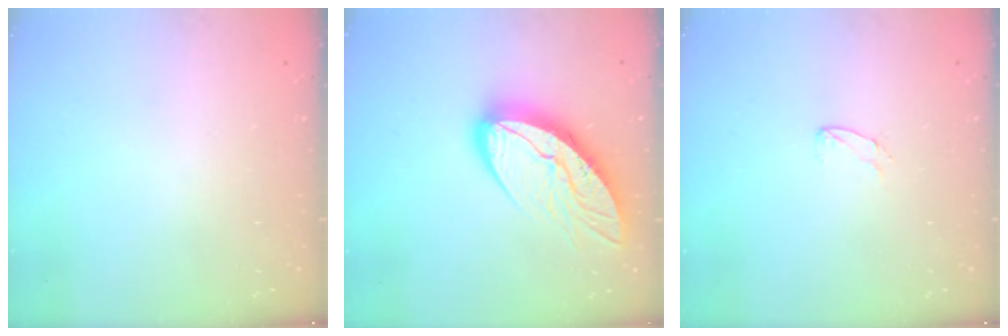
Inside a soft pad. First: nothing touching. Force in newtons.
{"total": 15.0, "press": 15.0, "slide": 1.5}
{"total": 3.8, "press": 3.7, "slide": 0.3}